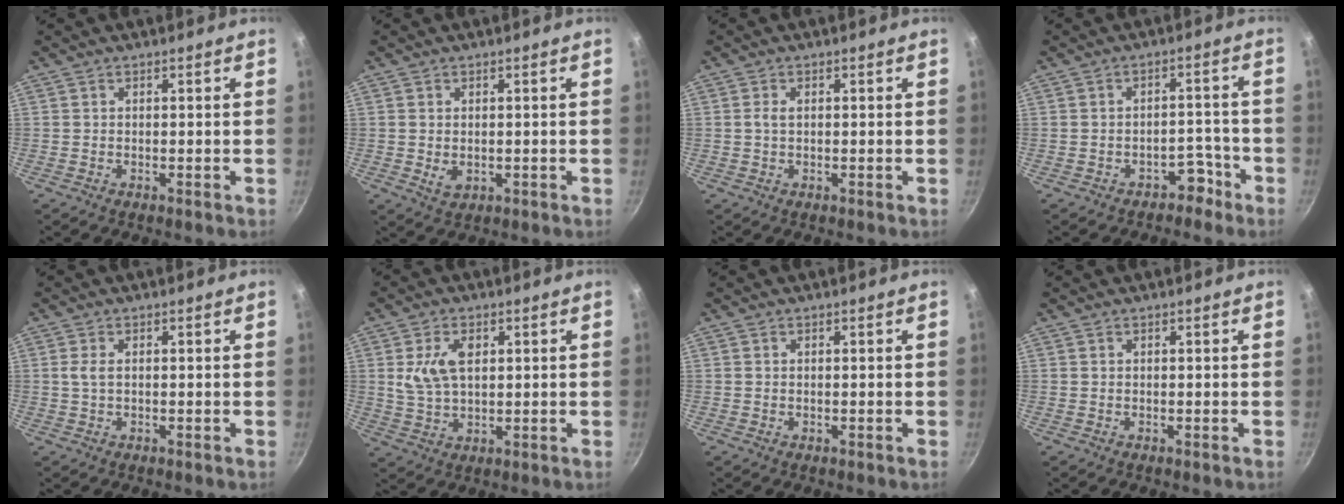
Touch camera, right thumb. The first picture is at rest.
{"total": 2.8, "force": [0.0, 2.0, 2.0], "torque": [-0.033, -0.007, 0.004]}
{"total": 1.5, "force": [0.1, 0.9, 1.2], "torque": [-0.024, 0.004, 0.000]}
{"total": 4.5, "force": [-3.1, 2.8, 1.6], "torque": [0.015, 0.050, -0.027]}
{"total": 1.8, "force": [0.1, 0.9, 1.6], "torque": [-0.037, 0.003, 0.000]}
{"total": 7.8, "force": [1.8, 4.8, 5.8], "torque": [-0.103, -0.006, 0.034]}
{"total": 0.0}
{"total": 0.0}